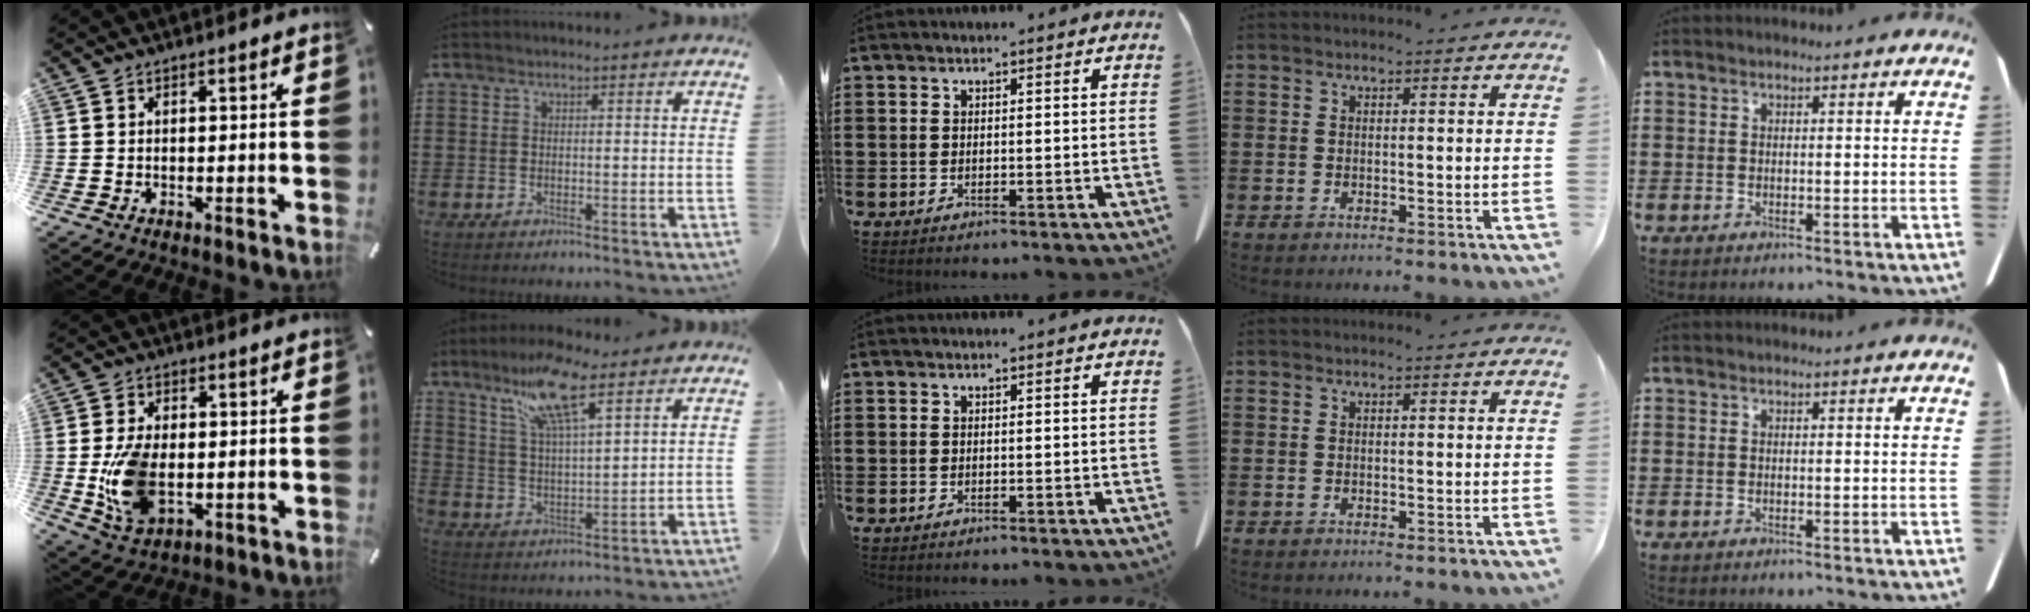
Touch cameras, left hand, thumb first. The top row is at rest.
{"thumb": {"total": 11.4, "force": [-1.5, 7.1, 8.7], "torque": [-0.194, -0.011, -0.024]}, "index": {"total": 9.9, "force": [7.1, 1.7, 6.7], "torque": [-0.141, -0.012, 0.123]}}